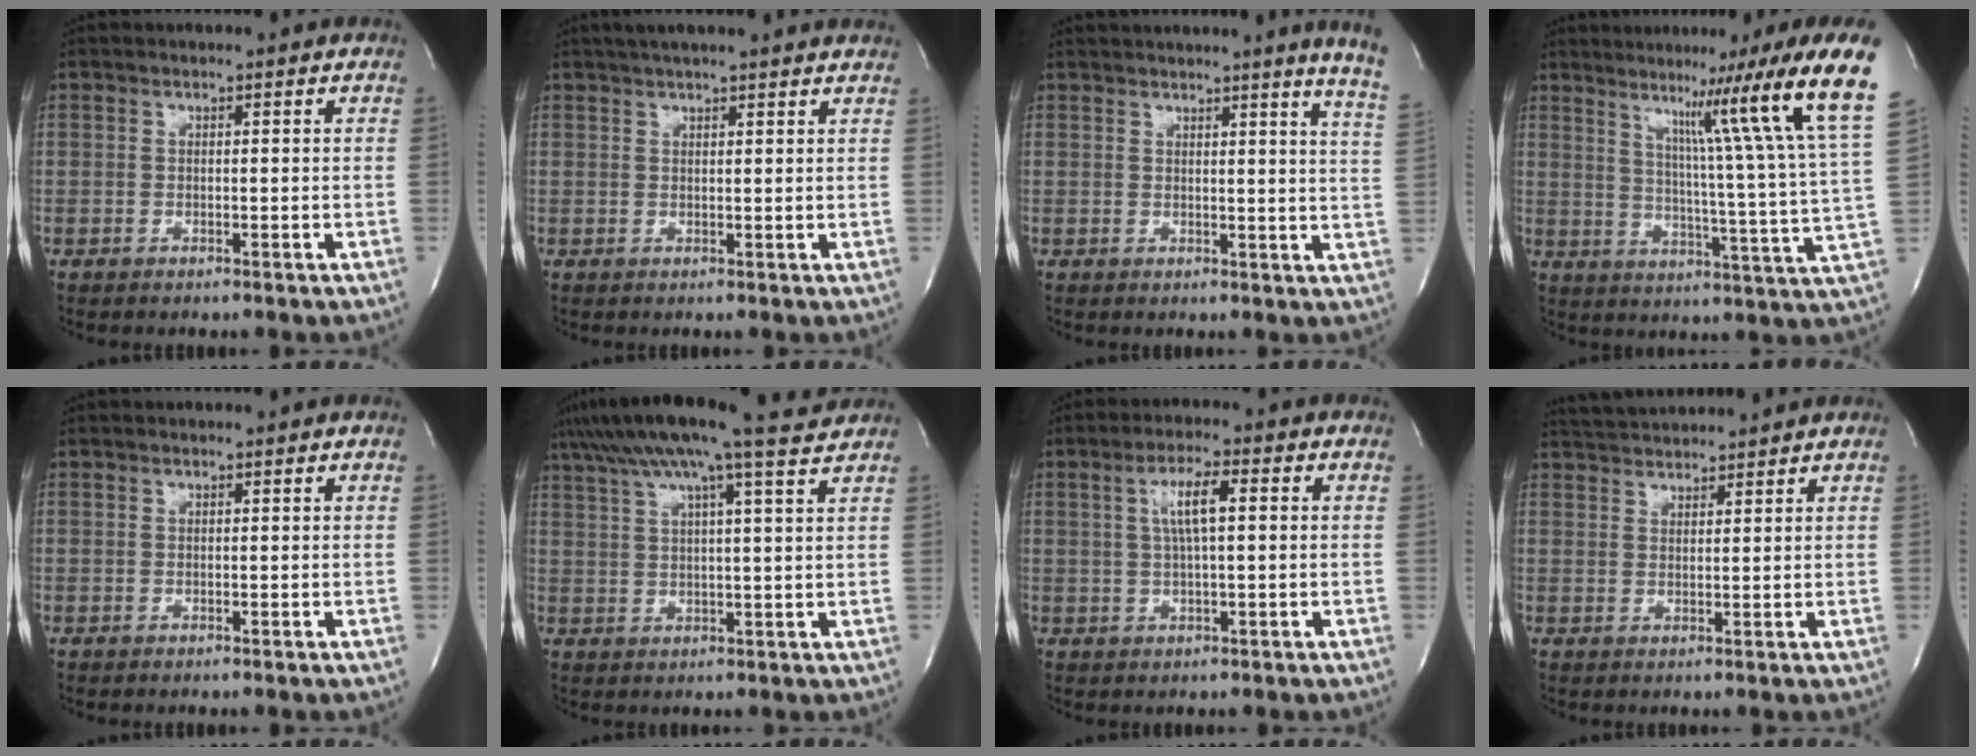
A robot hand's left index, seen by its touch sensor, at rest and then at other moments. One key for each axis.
{"total": 12.2, "fx": 10.7, "fy": 1.0, "fz": 5.7, "tx": -0.087, "ty": 0.029, "tz": 0.130}
{"total": 10.2, "fx": 8.8, "fy": -1.7, "fz": 5.0, "tx": -0.062, "ty": -0.059, "tz": 0.078}
{"total": 19.5, "fx": 12.4, "fy": -3.0, "fz": 14.8, "tx": -0.205, "ty": -0.033, "tz": 0.141}
{"total": 0.0}
{"total": 14.8, "fx": 12.2, "fy": -0.9, "fz": 8.3, "tx": -0.150, "ty": 0.016, "tz": 0.171}
{"total": 5.4, "fx": 1.0, "fy": 0.8, "fz": 5.3, "tx": -0.100, "ty": 0.006, "tz": 0.017}
{"total": 6.5, "fx": 6.4, "fy": 0.3, "fz": 1.3, "tx": -0.034, "ty": 0.030, "tz": 0.103}